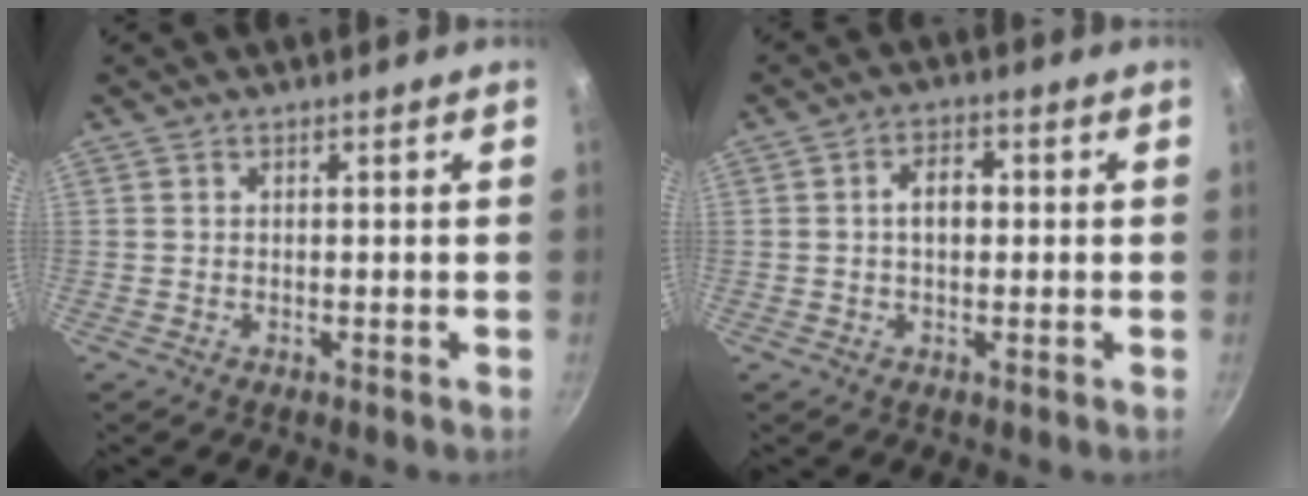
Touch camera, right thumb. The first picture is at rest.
{"total": 4.6, "force": [0.2, 3.0, 3.5], "torque": [-0.038, 0.016, -0.001]}